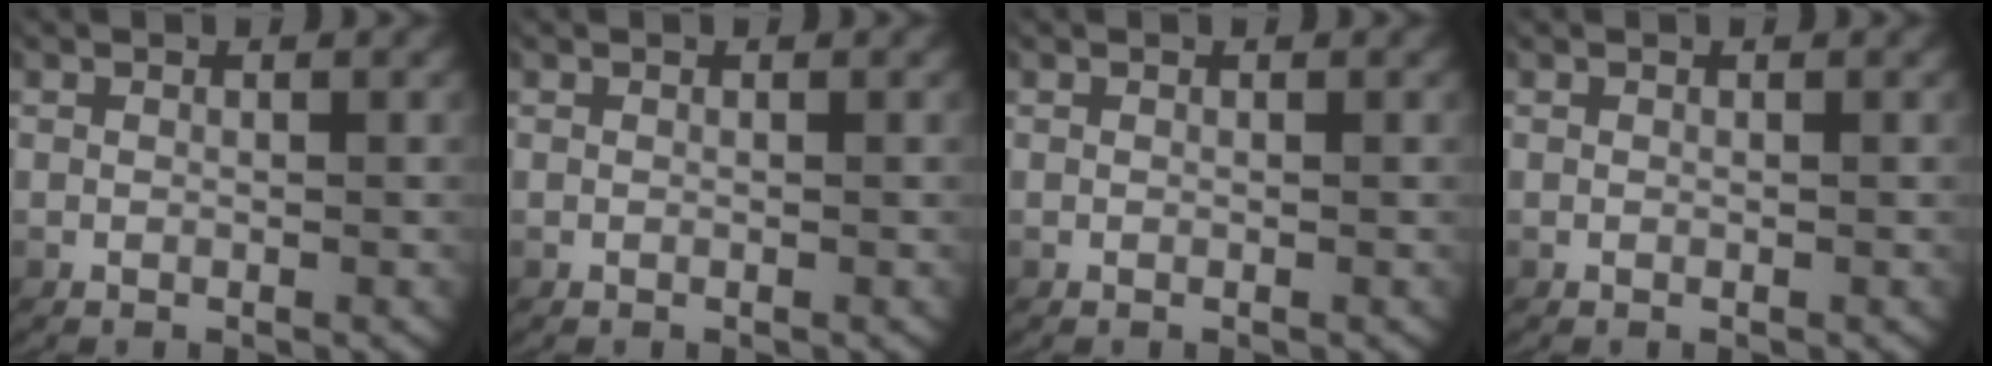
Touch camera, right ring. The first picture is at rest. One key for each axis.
{"total": 0.0}
{"total": 0.0}
{"total": 0.0}